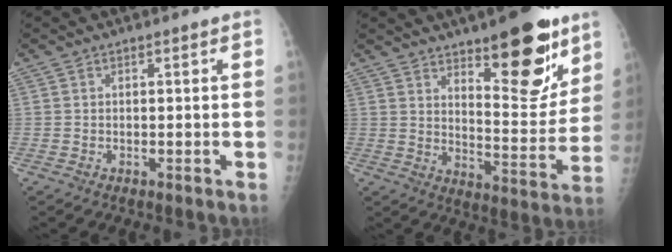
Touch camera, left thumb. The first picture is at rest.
{"total": 17.8, "force": [10.6, 6.3, 12.9], "torque": [-0.128, -0.074, 0.162]}